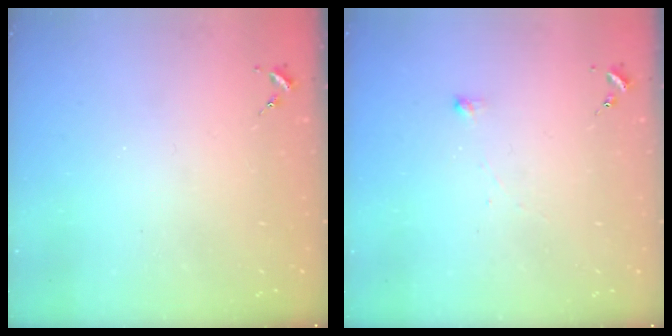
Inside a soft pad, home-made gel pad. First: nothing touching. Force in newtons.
{"total": 2.6, "press": 2.6, "slide": 0.1}